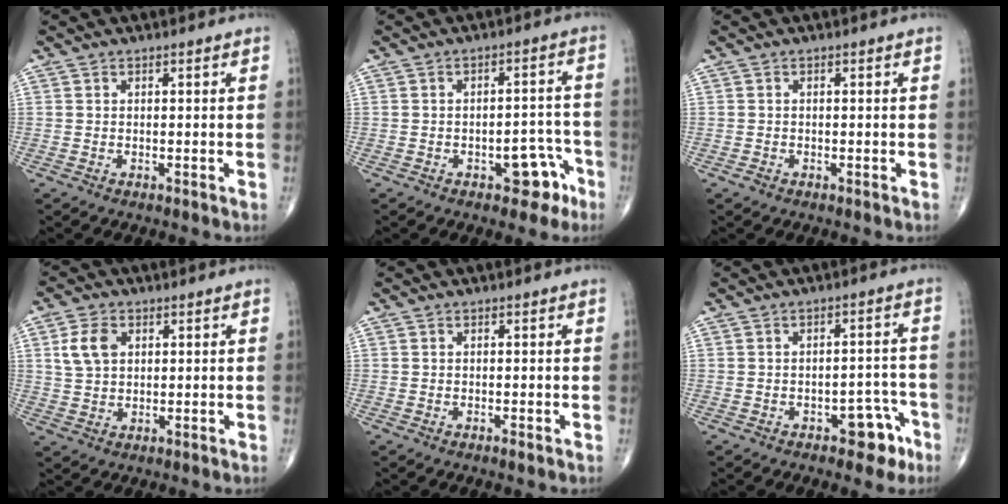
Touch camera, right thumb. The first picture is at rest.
{"total": 7.0, "force": [-3.7, 3.7, 4.6], "torque": [-0.030, 0.041, -0.045]}
{"total": 0.8, "force": [-0.5, 0.6, 0.3], "torque": [-0.004, 0.001, -0.011]}
{"total": 6.1, "force": [1.8, 4.3, 4.0], "torque": [-0.070, -0.001, 0.035]}
{"total": 0.6, "force": [-0.3, 0.2, 0.5], "torque": [-0.012, -0.002, -0.007]}
{"total": 6.3, "force": [-3.6, 3.4, 3.9], "torque": [-0.021, 0.037, -0.043]}